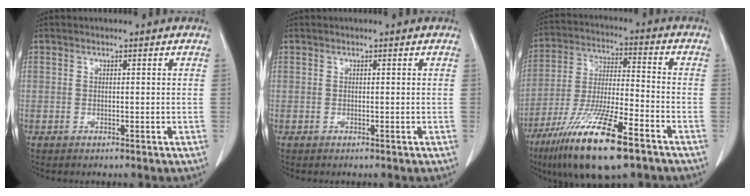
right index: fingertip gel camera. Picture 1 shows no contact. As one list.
[{"total": 0.0}, {"total": 17.6, "force": [-10.7, 2.5, 13.7], "torque": [-0.271, -0.040, -0.193]}]